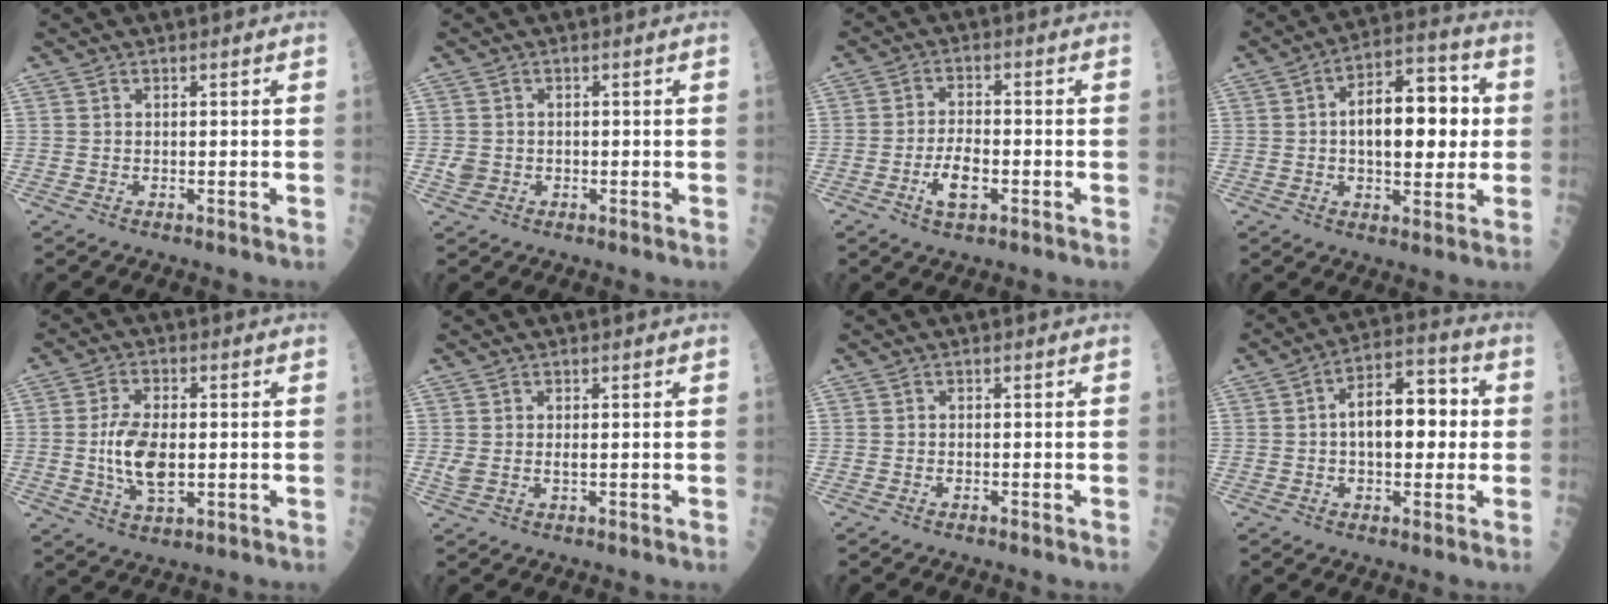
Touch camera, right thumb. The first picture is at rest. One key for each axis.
{"total": 2.1, "fx": -0.4, "fy": 1.8, "fz": 0.9, "tx": -0.011, "ty": 0.005, "tz": -0.005}
{"total": 5.7, "fx": -2.0, "fy": 2.4, "fz": 4.8, "tx": -0.085, "ty": 0.011, "tz": -0.034}
{"total": 15.5, "fx": 1.1, "fy": 7.8, "fz": 13.4, "tx": -0.168, "ty": 0.021, "tz": 0.010}
{"total": 9.6, "fx": -0.5, "fy": 4.7, "fz": 8.3, "tx": -0.154, "ty": -0.004, "tz": -0.008}
{"total": 2.3, "fx": 0.2, "fy": 1.1, "fz": 2.1, "tx": -0.047, "ty": 0.003, "tz": 0.009}
{"total": 0.0}
{"total": 12.5, "fx": 0.5, "fy": 6.7, "fz": 10.6, "tx": -0.133, "ty": 0.030, "tz": 0.000}